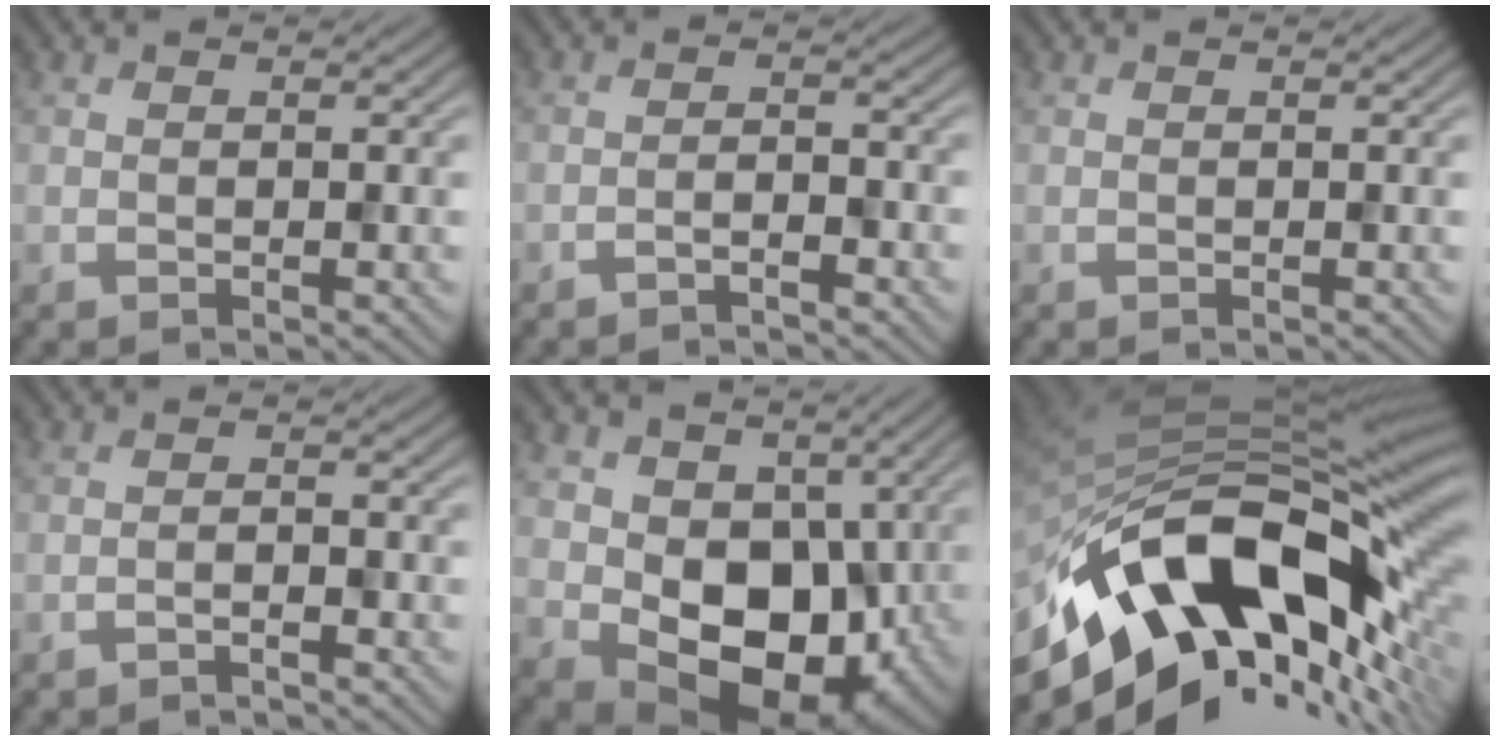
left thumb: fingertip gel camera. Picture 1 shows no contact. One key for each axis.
{"total": 1.6, "fx": -1.5, "fy": 0.1, "fz": 0.4, "tx": -0.006, "ty": 0.010, "tz": -0.032}
{"total": 0.0}
{"total": 1.3, "fx": -1.3, "fy": 0.1, "fz": 0.2, "tx": -0.001, "ty": 0.009, "tz": -0.027}
{"total": 11.6, "fx": 0.1, "fy": 8.7, "fz": 7.7, "tx": -0.141, "ty": -0.028, "tz": 0.007}
{"total": 17.7, "fx": -6.5, "fy": 10.0, "fz": 13.0, "tx": -0.239, "ty": -0.023, "tz": -0.110}